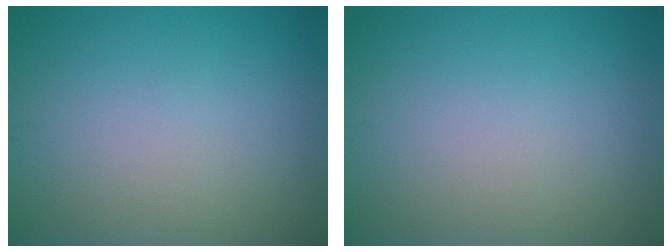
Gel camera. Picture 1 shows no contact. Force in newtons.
{"total": 0.0}